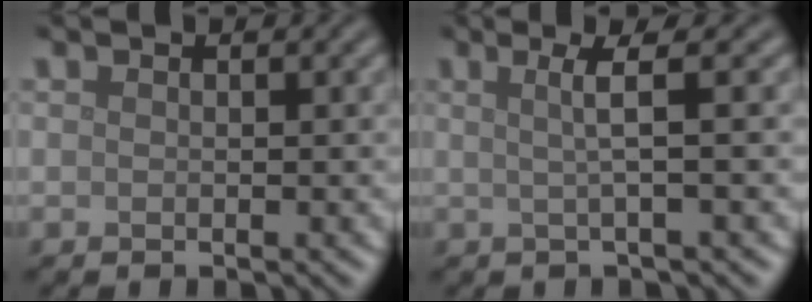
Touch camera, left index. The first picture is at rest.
{"total": 2.8, "force": [0.4, 0.5, 2.8], "torque": [-0.046, 0.006, 0.002]}